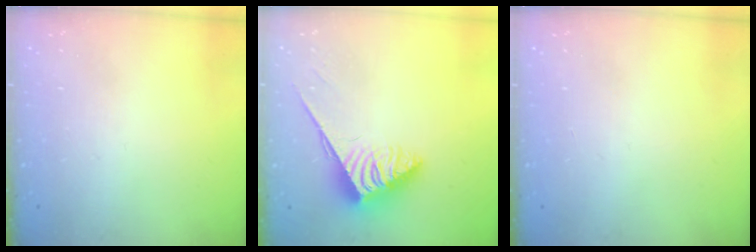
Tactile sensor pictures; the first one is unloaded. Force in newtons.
{"total": 3.8, "press": 3.8, "slide": 0.5}
{"total": 0.0}